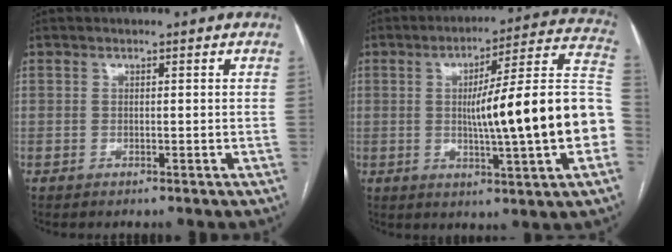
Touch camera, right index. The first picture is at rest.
{"total": 20.4, "force": [-2.0, 0.9, 20.2], "torque": [-0.245, 0.031, -0.028]}